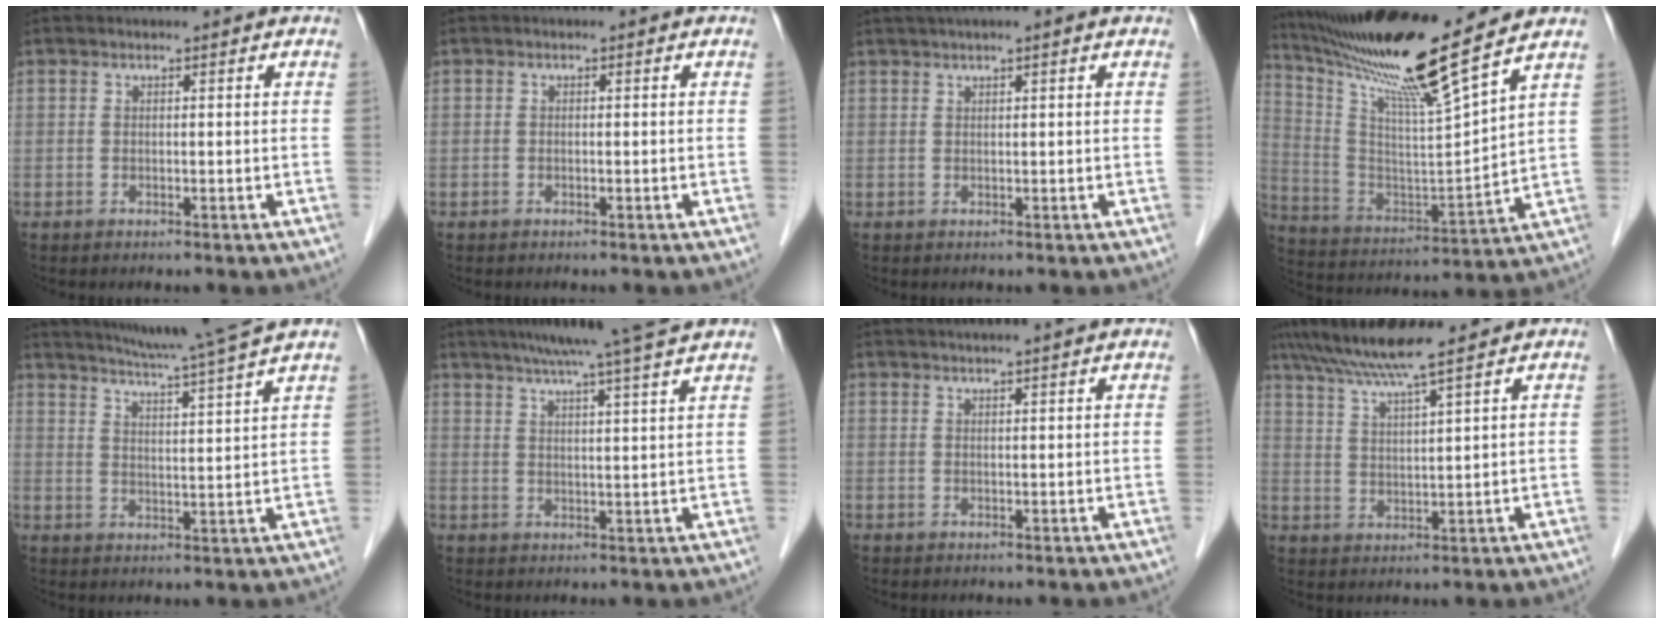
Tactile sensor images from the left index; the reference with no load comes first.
{"total": 0.0}
{"total": 3.8, "force": [2.7, -0.2, 2.6], "torque": [-0.042, 0.029, 0.048]}
{"total": 18.0, "force": [14.3, -1.7, 10.8], "torque": [-0.195, -0.015, 0.254]}
{"total": 14.5, "force": [12.8, -1.9, 6.6], "torque": [-0.113, -0.010, 0.179]}
{"total": 14.0, "force": [11.7, -0.9, 7.6], "torque": [-0.120, 0.022, 0.157]}
{"total": 8.8, "force": [7.7, -0.2, 4.2], "torque": [-0.060, 0.036, 0.097]}
{"total": 8.1, "force": [7.0, -0.9, 4.0], "torque": [-0.074, 0.020, 0.130]}